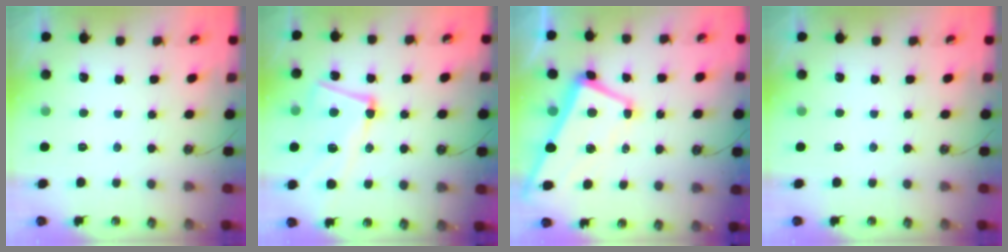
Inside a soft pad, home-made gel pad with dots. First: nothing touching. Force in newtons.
{"total": 8.7, "press": 8.4, "slide": 2.1}
{"total": 1.2, "press": 0.4, "slide": 1.1}
{"total": 0.0}